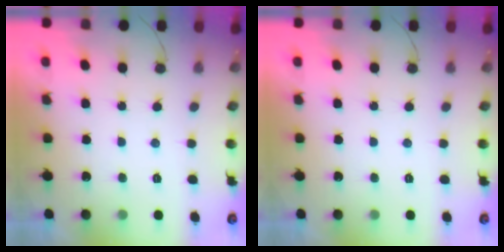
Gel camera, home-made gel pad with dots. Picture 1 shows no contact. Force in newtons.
{"total": 0.0}